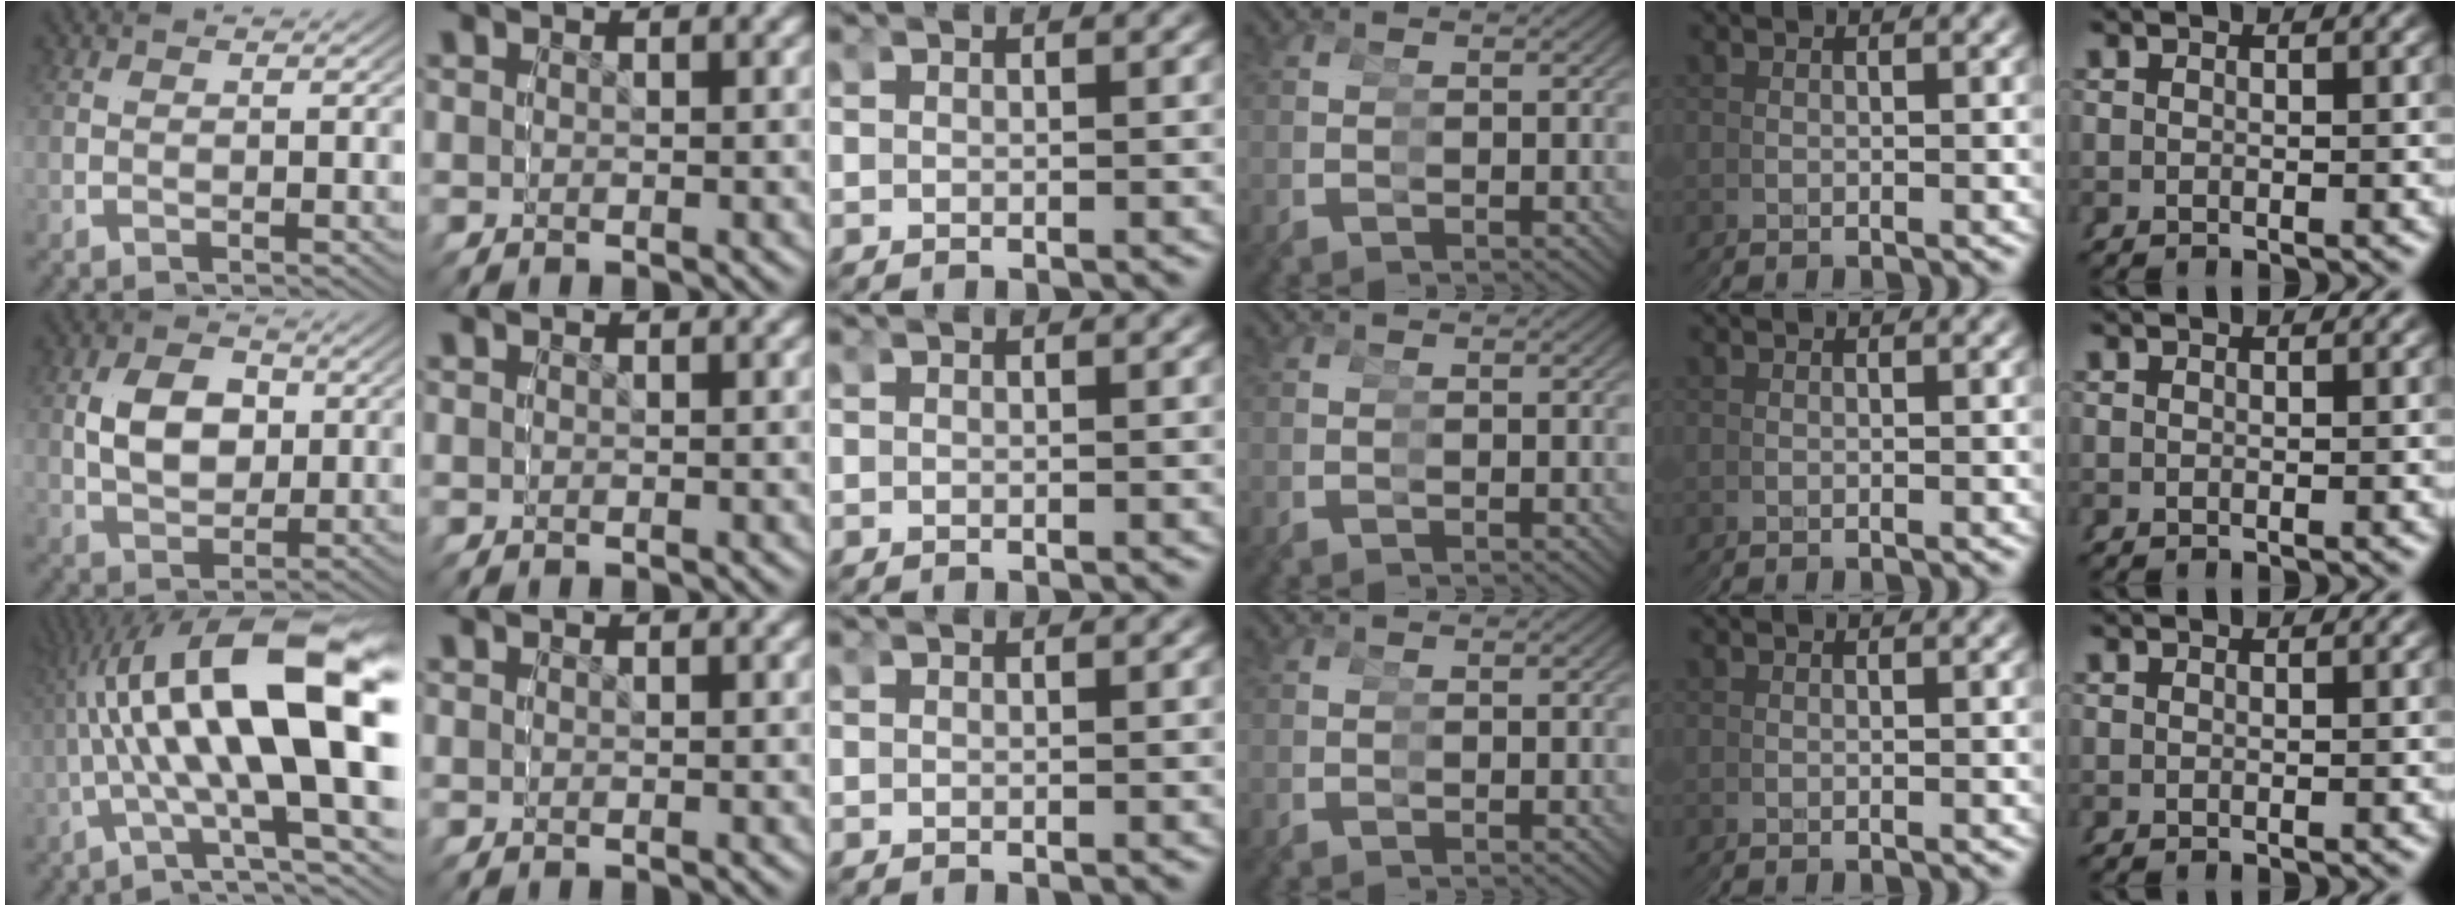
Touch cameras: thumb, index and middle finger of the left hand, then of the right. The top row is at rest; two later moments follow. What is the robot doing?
{"motion": "grasp_and_lifting", "object": "cubes"}